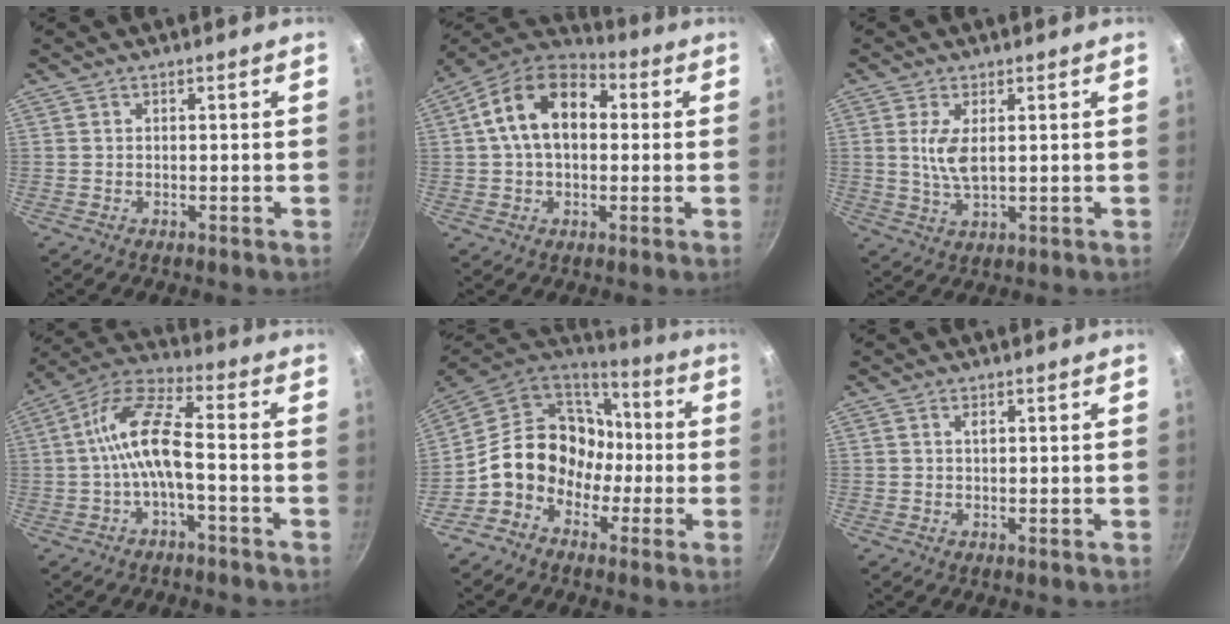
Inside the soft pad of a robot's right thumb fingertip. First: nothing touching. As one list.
[{"total": 15.3, "force": [2.2, 10.1, 11.3], "torque": [-0.160, 0.031, 0.016]}, {"total": 5.5, "force": [1.1, 2.3, 4.9], "torque": [-0.096, -0.007, 0.023]}, {"total": 10.6, "force": [-2.3, 3.8, 9.7], "torque": [-0.203, 0.045, -0.053]}, {"total": 16.6, "force": [-2.8, 13.8, 8.8], "torque": [-0.101, 0.059, -0.058]}, {"total": 1.0, "force": [0.4, 0.3, 0.8], "torque": [-0.013, -0.002, 0.005]}]